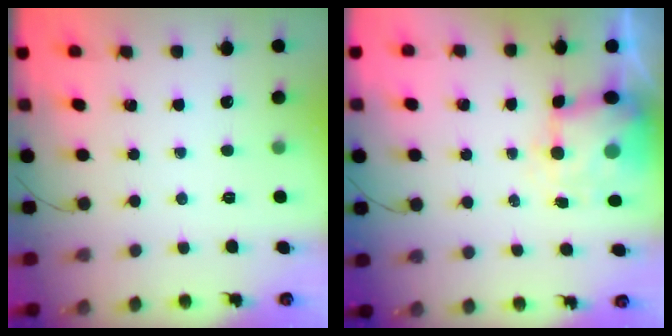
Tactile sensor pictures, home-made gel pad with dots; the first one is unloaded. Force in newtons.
{"total": 5.4, "press": 5.2, "slide": 1.4}